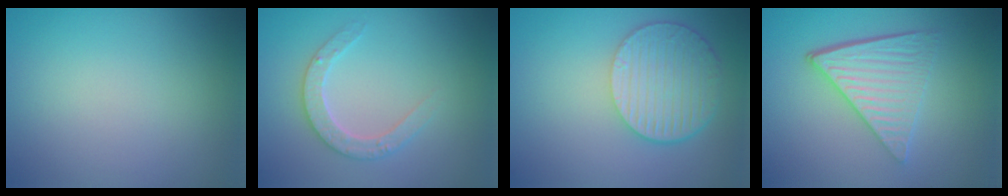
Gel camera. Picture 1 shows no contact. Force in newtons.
{"total": 2.7, "press": 2.6, "slide": 0.5}
{"total": 6.1, "press": 4.5, "slide": 4.1}
{"total": 4.8, "press": 3.6, "slide": 3.1}